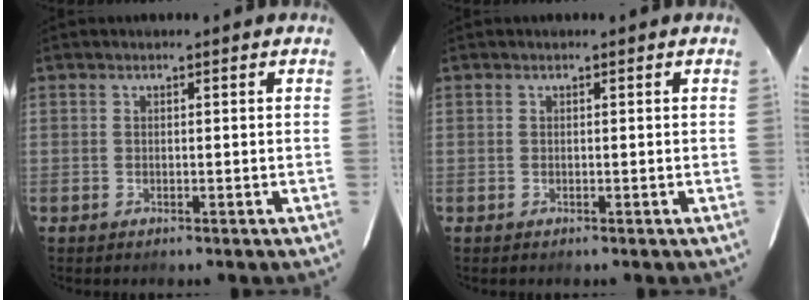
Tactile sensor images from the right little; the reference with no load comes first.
{"total": 0.0}